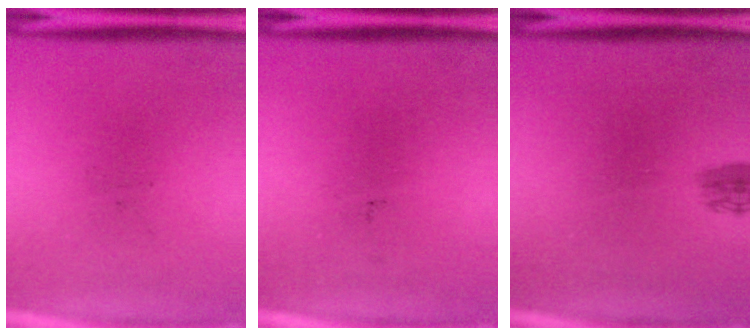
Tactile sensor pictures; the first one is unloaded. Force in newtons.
{"total": 0.0}
{"total": 1.6}